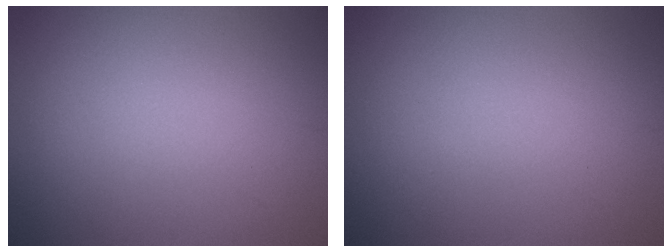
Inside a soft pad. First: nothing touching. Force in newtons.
{"total": 0.0}